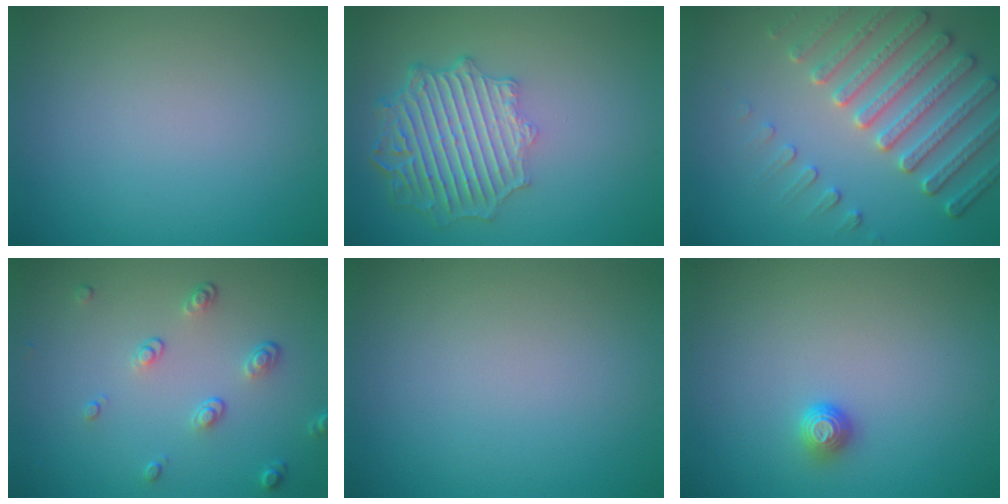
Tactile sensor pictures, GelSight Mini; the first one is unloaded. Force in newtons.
{"total": 6.4, "press": 4.9, "slide": 4.1}
{"total": 5.5, "press": 4.8, "slide": 2.7}
{"total": 2.2, "press": 1.4, "slide": 1.7}
{"total": 0.0}
{"total": 1.1, "press": 1.0, "slide": 0.5}